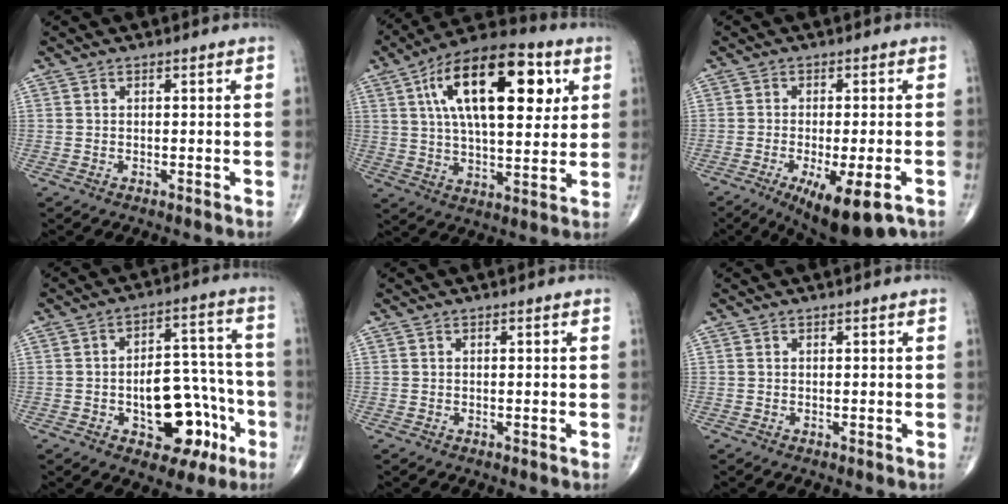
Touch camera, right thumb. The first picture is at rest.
{"total": 23.1, "force": [7.4, 10.4, 19.2], "torque": [-0.297, -0.002, 0.115]}
{"total": 11.8, "force": [-5.9, 3.5, 9.6], "torque": [-0.143, -0.010, -0.086]}
{"total": 15.4, "force": [-5.4, 8.9, 11.3], "torque": [-0.107, 0.056, -0.066]}
{"total": 0.0}
{"total": 0.0}